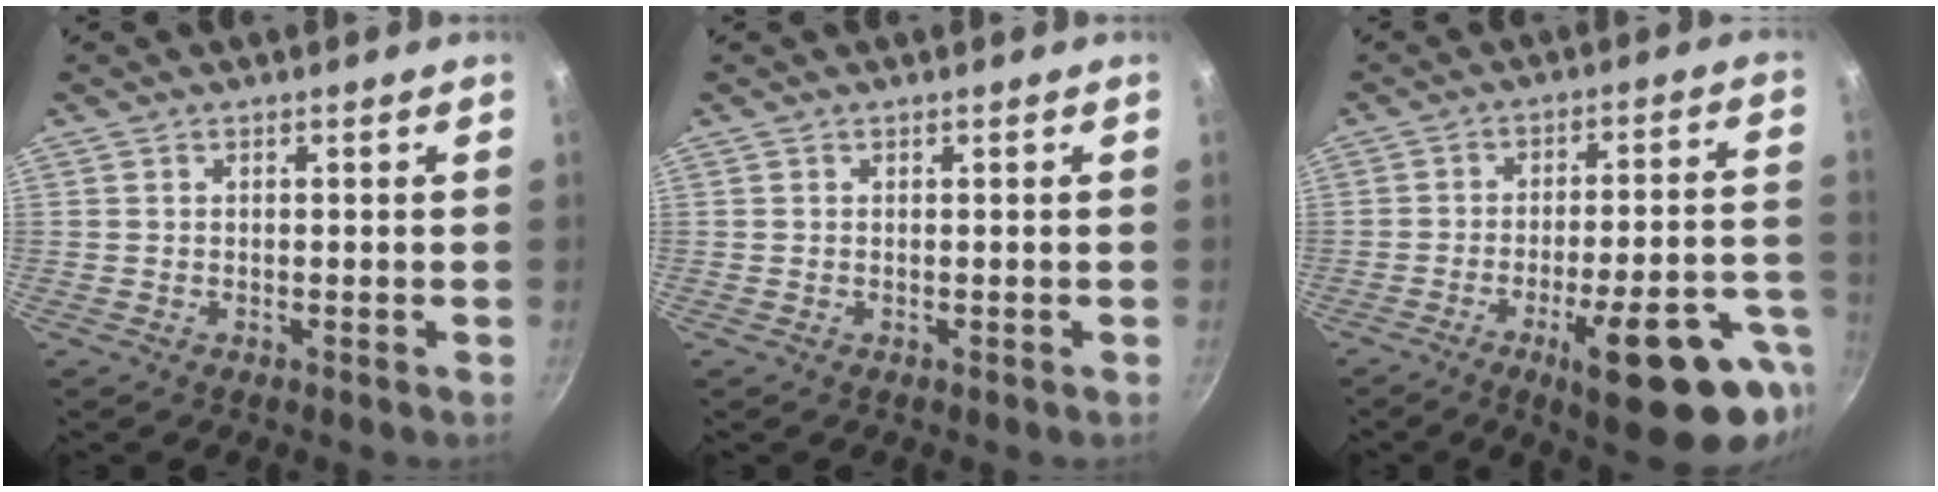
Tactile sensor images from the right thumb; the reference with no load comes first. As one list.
[{"total": 0.0}, {"total": 20.0, "force": [-9.5, 4.8, 16.9], "torque": [-0.180, 0.052, -0.126]}]